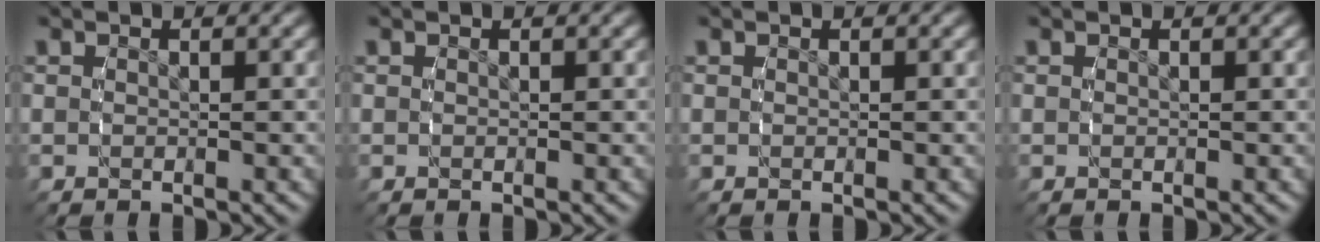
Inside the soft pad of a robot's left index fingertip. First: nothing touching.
{"total": 0.0}
{"total": 0.0}
{"total": 0.0}